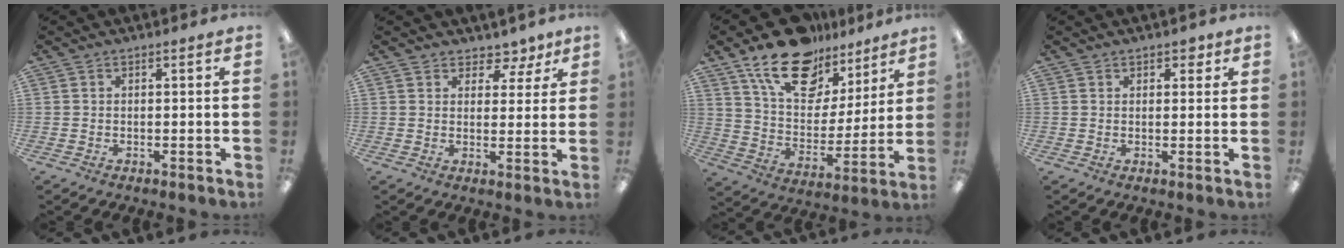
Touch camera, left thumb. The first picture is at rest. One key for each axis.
{"total": 5.1, "fx": 3.9, "fy": 3.1, "fz": 1.1, "tx": -0.007, "ty": -0.025, "tz": 0.067}
{"total": 18.8, "fx": 13.5, "fy": 10.0, "fz": 8.5, "tx": -0.148, "ty": -0.082, "tz": 0.239}
{"total": 2.4, "fx": 1.6, "fy": 1.4, "fz": 1.1, "tx": -0.007, "ty": -0.004, "tz": 0.025}